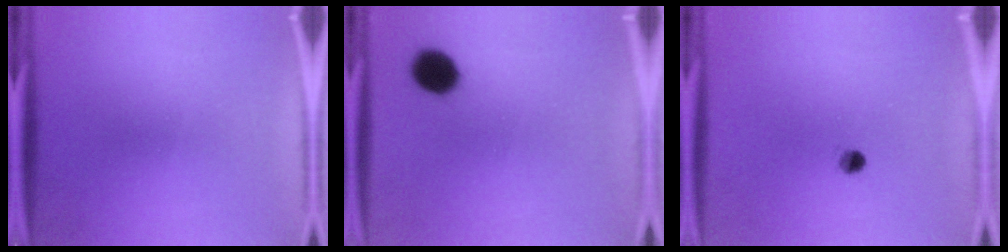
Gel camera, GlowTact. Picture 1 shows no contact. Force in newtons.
{"total": 7.4}
{"total": 2.0}